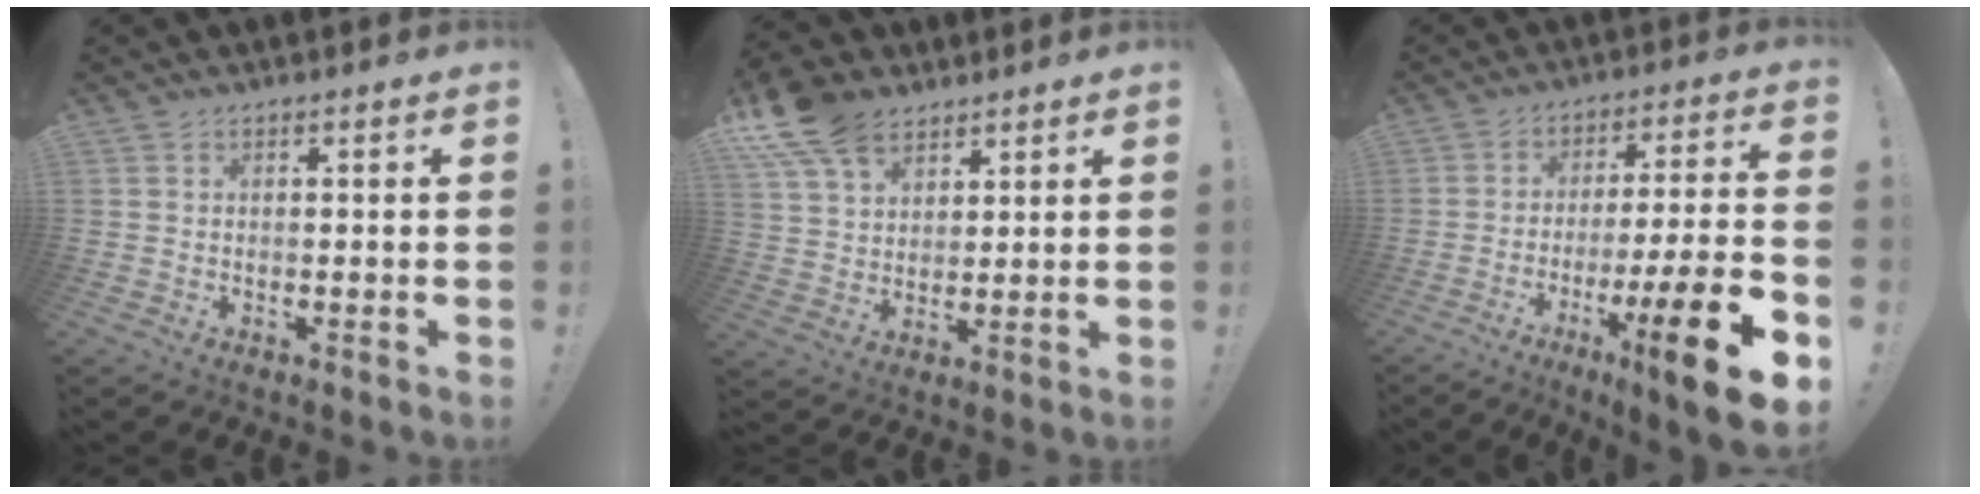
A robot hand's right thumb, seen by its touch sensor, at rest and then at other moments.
{"total": 12.5, "force": [8.3, 7.6, 5.4], "torque": [-0.105, -0.039, 0.162]}
{"total": 18.1, "force": [-8.5, 1.4, 16.0], "torque": [-0.252, 0.039, -0.128]}